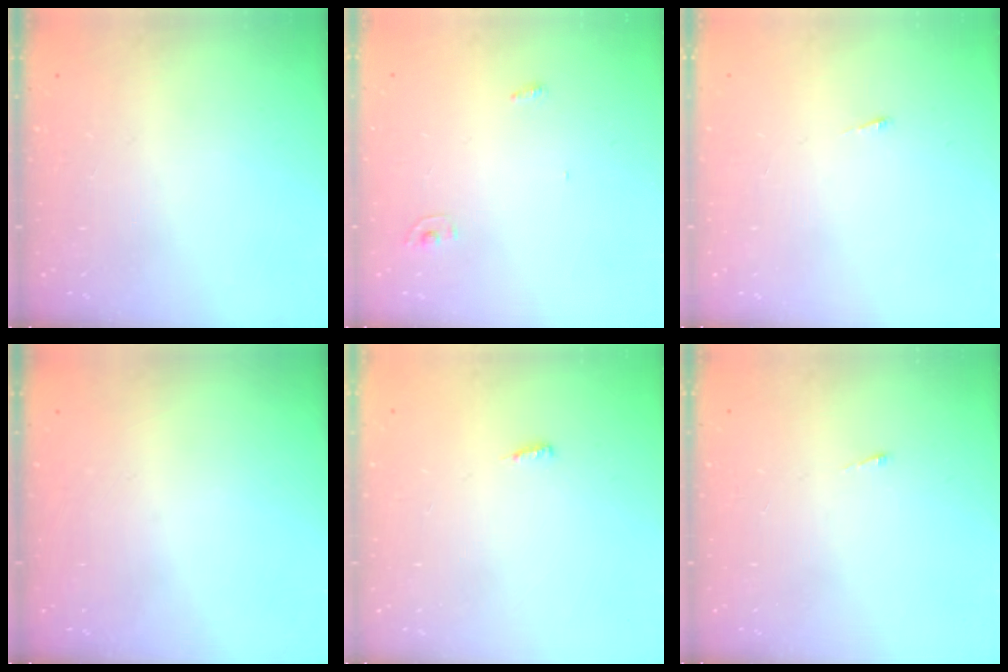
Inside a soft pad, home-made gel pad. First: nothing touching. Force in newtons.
{"total": 2.8, "press": 2.8, "slide": 0.1}
{"total": 2.6, "press": 2.5, "slide": 0.3}
{"total": 0.0}
{"total": 4.3, "press": 4.1, "slide": 1.3}
{"total": 2.7, "press": 2.7, "slide": 0.4}